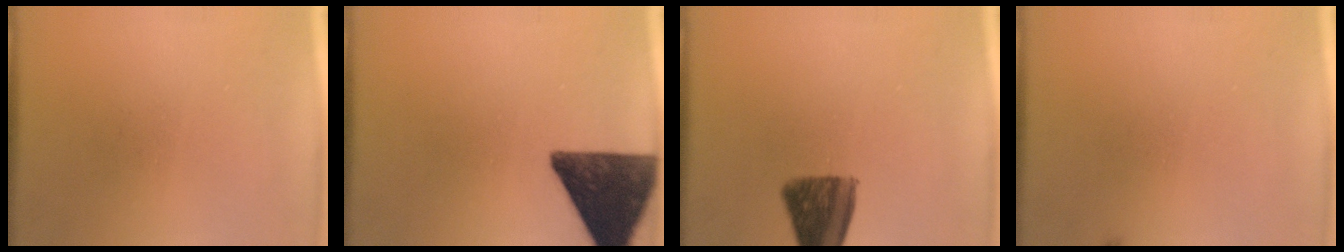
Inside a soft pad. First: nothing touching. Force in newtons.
{"total": 14.1}
{"total": 10.3}
{"total": 0.5}